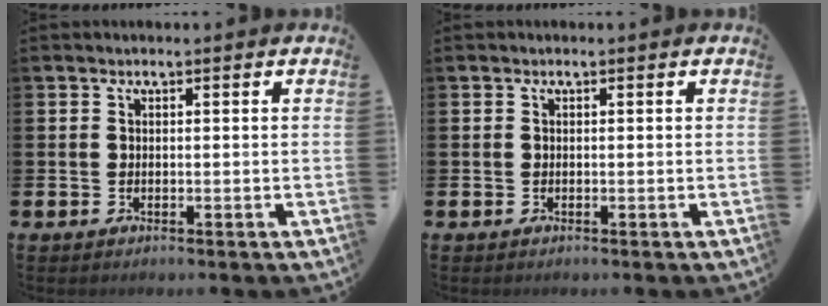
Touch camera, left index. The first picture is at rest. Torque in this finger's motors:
{"motor_torque": [0.00, 0.00, 0.00, 0.00]}